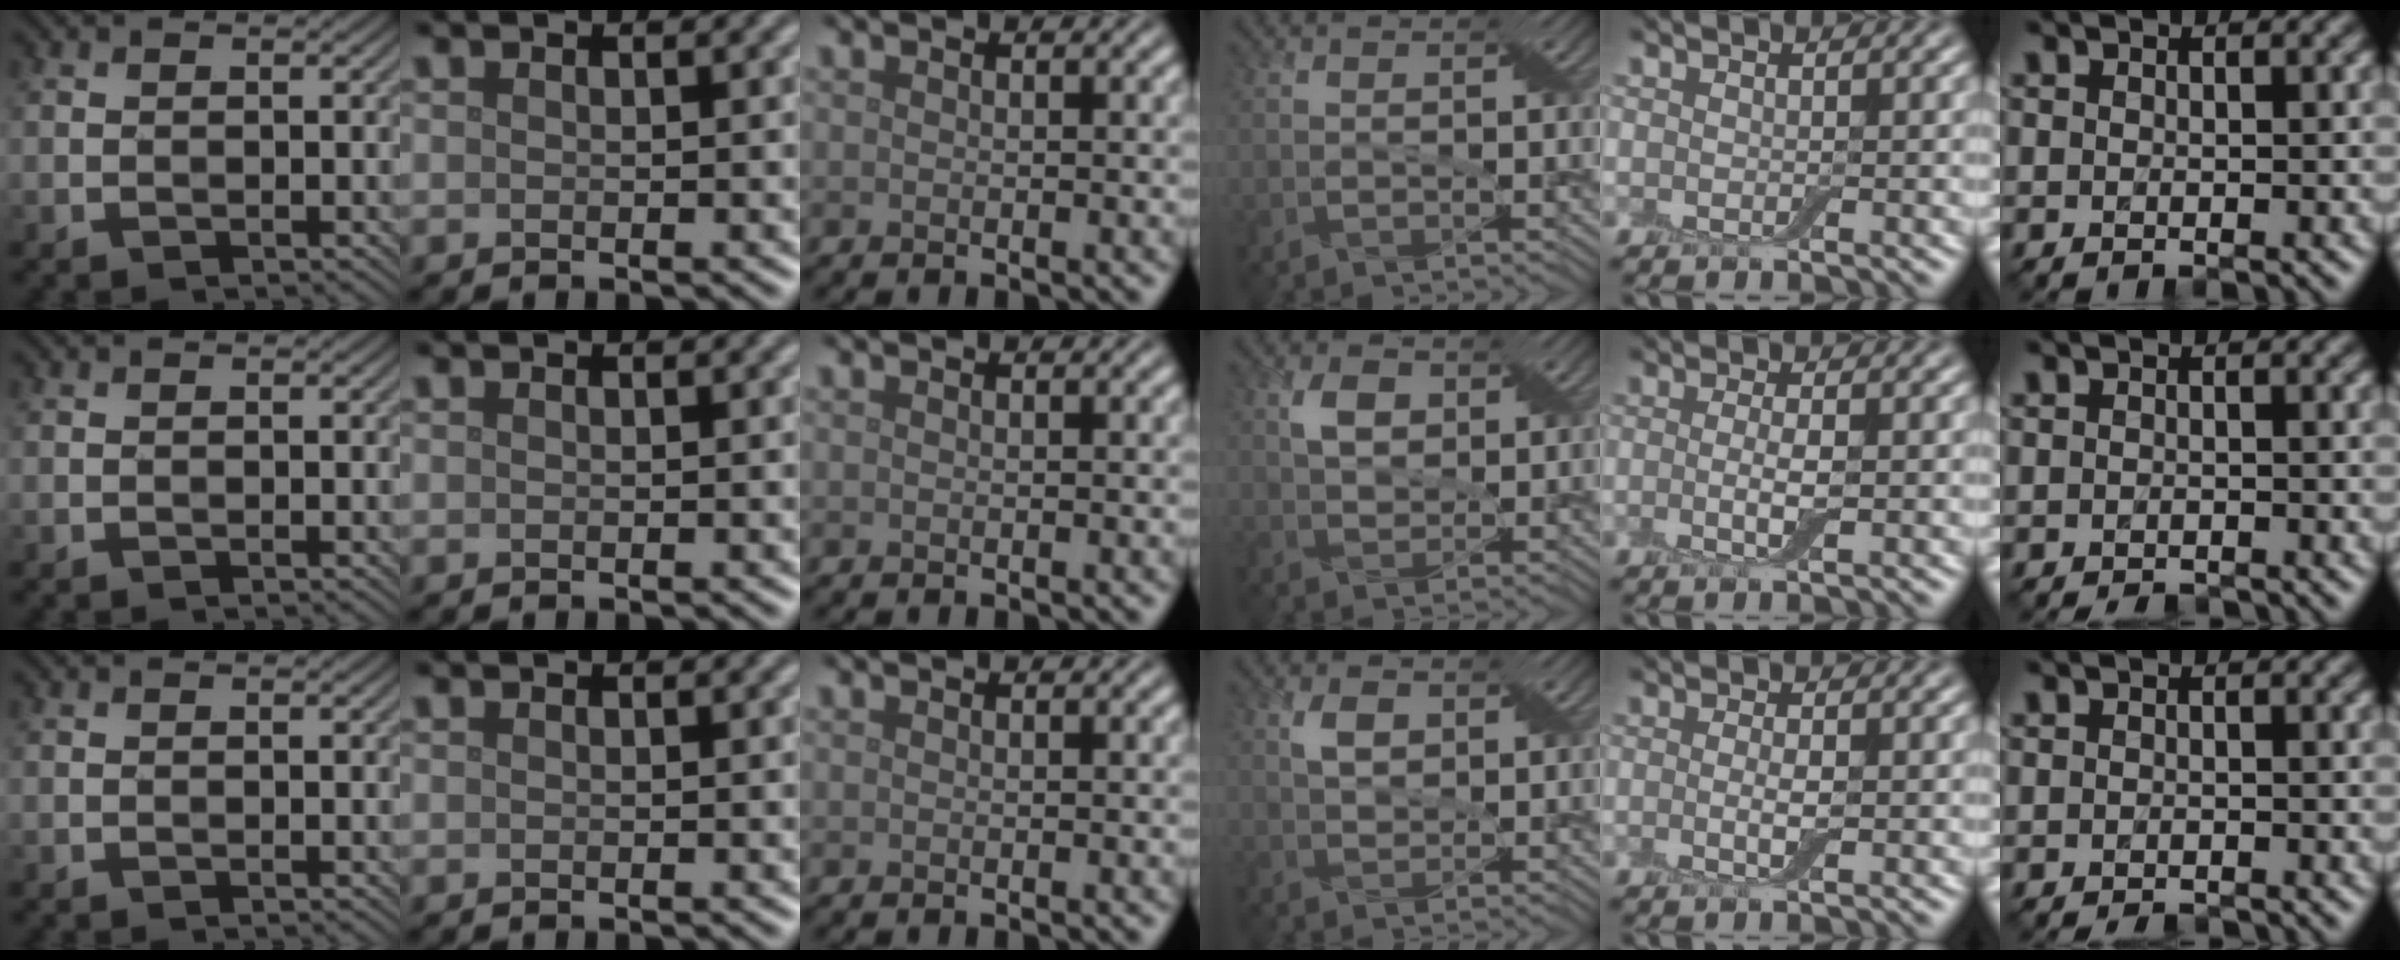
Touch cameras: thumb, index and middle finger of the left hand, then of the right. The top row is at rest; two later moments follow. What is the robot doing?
{"motion": "fold", "object": "apron"}